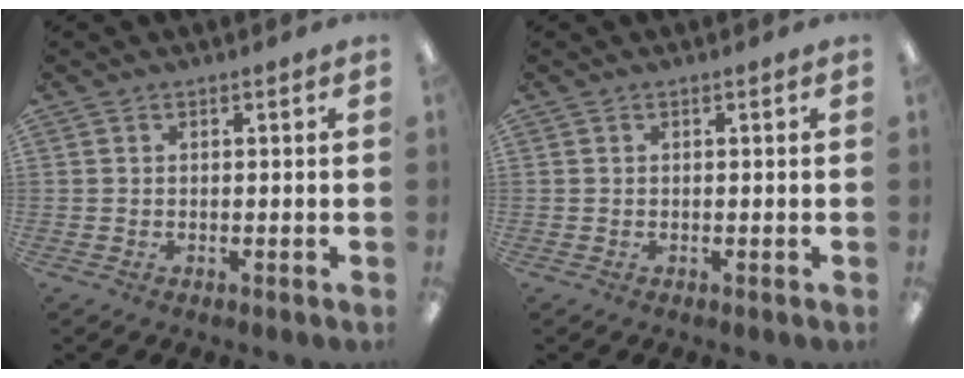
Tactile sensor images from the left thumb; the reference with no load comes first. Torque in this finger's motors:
{"motor_torque": [-0.01, -0.01, 0.03, -0.04, 0.00]}